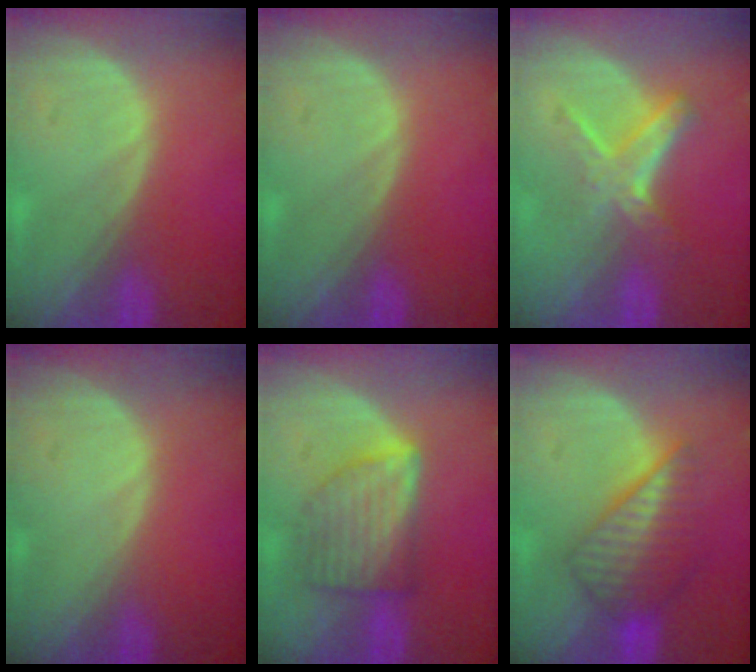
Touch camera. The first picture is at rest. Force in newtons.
{"total": 0.0}
{"total": 5.8, "press": 5.2, "slide": 2.7}
{"total": 0.0}
{"total": 6.4, "press": 6.4, "slide": 0.1}
{"total": 6.3, "press": 6.2, "slide": 0.6}